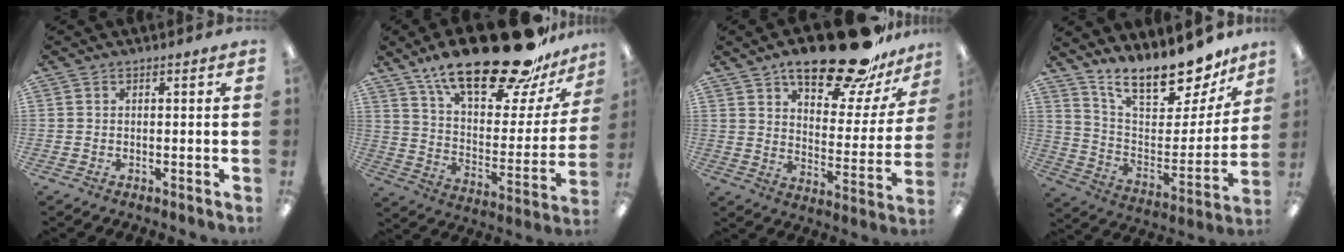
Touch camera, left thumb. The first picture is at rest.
{"total": 28.0, "force": [20.0, 9.6, 17.1], "torque": [-0.260, -0.128, 0.330]}
{"total": 22.7, "force": [17.1, 7.5, 12.8], "torque": [-0.187, -0.102, 0.283]}
{"total": 18.5, "force": [15.8, 5.4, 7.9], "torque": [-0.131, -0.121, 0.274]}